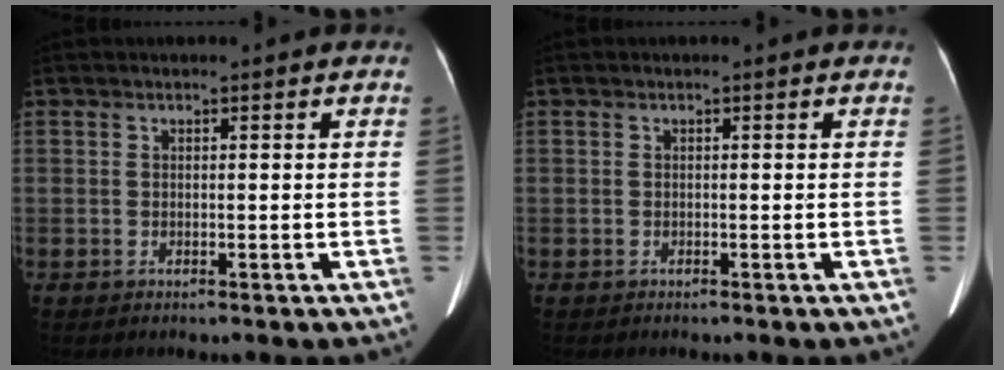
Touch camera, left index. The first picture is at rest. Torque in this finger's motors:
{"motor_torque": [0.08, 0.13, 0.04, 0.02]}